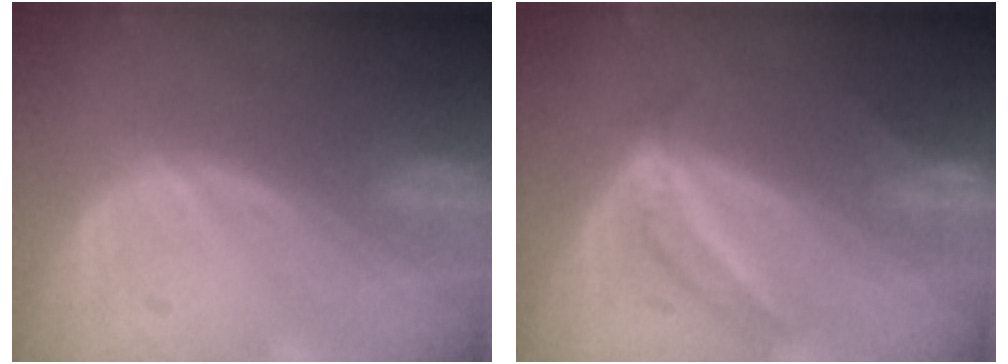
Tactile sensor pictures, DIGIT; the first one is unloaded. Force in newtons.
{"total": 5.6, "press": 4.8, "slide": 2.9}